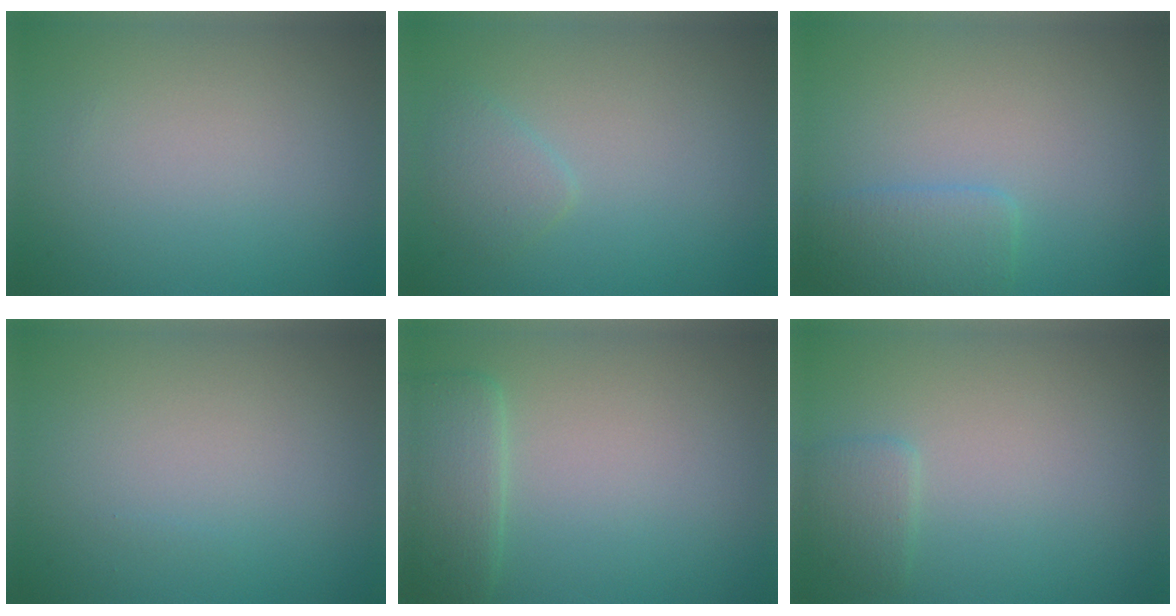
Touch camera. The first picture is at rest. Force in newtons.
{"total": 1.5, "press": 1.5, "slide": 0.1}
{"total": 2.4, "press": 2.4, "slide": 0.1}
{"total": 0.0}
{"total": 2.4, "press": 1.7, "slide": 1.7}
{"total": 1.4, "press": 1.4, "slide": 0.1}